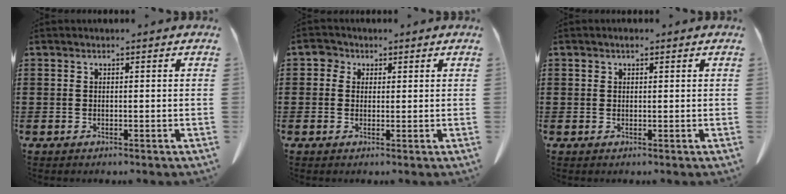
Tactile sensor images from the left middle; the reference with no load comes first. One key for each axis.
{"total": 2.2, "fx": 1.1, "fy": 1.8, "fz": 0.7, "tx": -0.013, "ty": 0.004, "tz": 0.017}
{"total": 0.9, "fx": 0.5, "fy": 0.6, "fz": 0.3, "tx": -0.009, "ty": 0.005, "tz": 0.010}